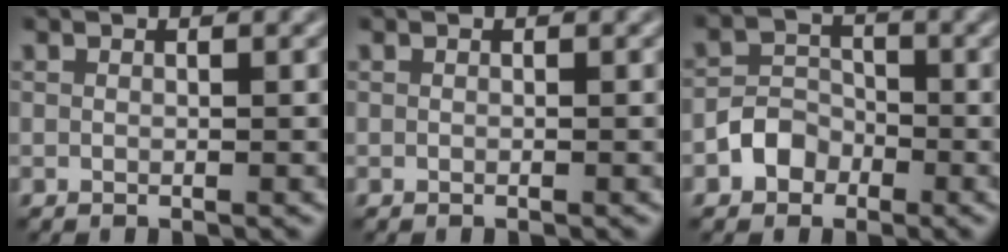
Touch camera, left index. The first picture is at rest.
{"total": 0.0}
{"total": 2.7, "force": [-1.8, 2.0, 0.5], "torque": [-0.008, 0.011, -0.033]}